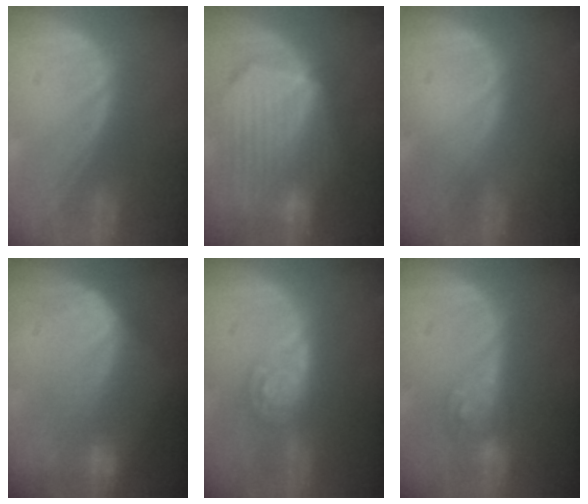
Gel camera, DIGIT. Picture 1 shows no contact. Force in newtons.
{"total": 10.6, "press": 9.3, "slide": 5.2}
{"total": 0.0}
{"total": 6.8, "press": 6.7, "slide": 1.4}
{"total": 5.5, "press": 5.5, "slide": 0.2}
{"total": 4.6, "press": 4.5, "slide": 0.8}